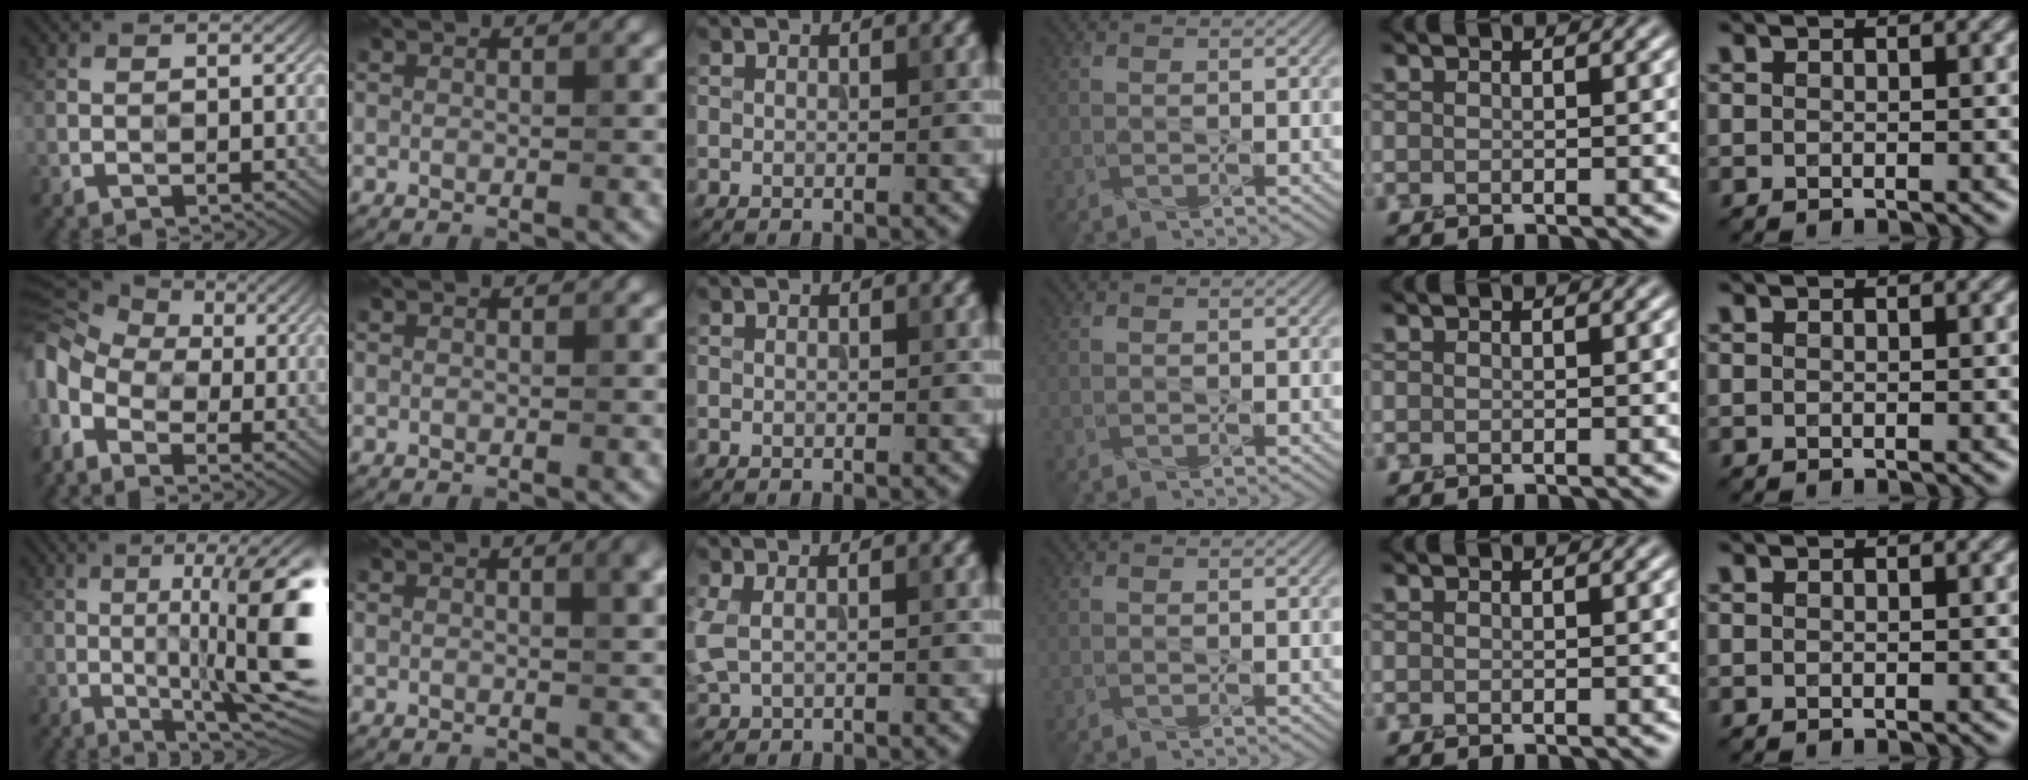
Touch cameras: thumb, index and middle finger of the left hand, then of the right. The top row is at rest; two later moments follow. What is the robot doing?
{"motion": "press", "object": "grip strengthener"}